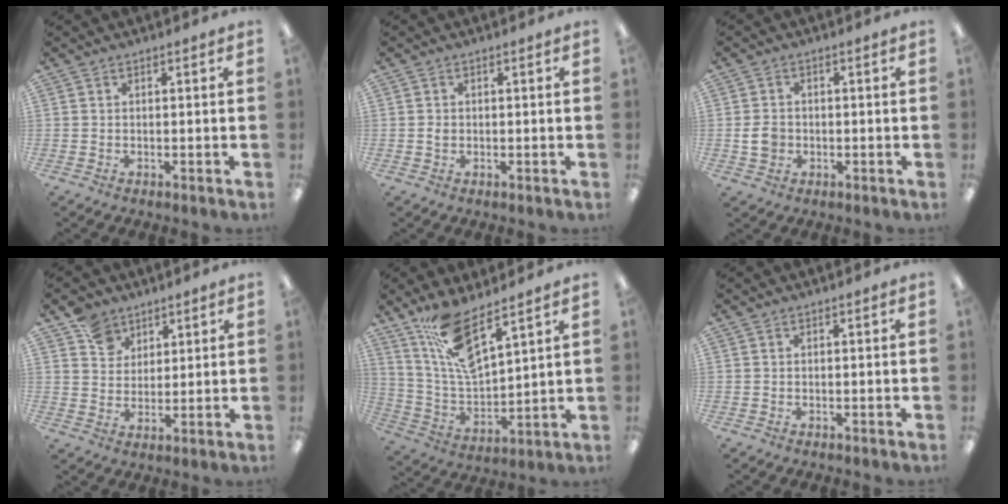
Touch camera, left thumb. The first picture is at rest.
{"total": 1.3, "force": [0.0, 1.0, 0.8], "torque": [-0.016, 0.005, -0.001]}
{"total": 4.1, "force": [-0.5, 3.3, 2.3], "torque": [-0.047, 0.006, -0.010]}
{"total": 8.8, "force": [5.9, 6.3, 1.8], "torque": [-0.034, -0.026, 0.112]}
{"total": 13.2, "force": [10.1, 3.5, 7.8], "torque": [-0.164, -0.049, 0.181]}
{"total": 0.0}